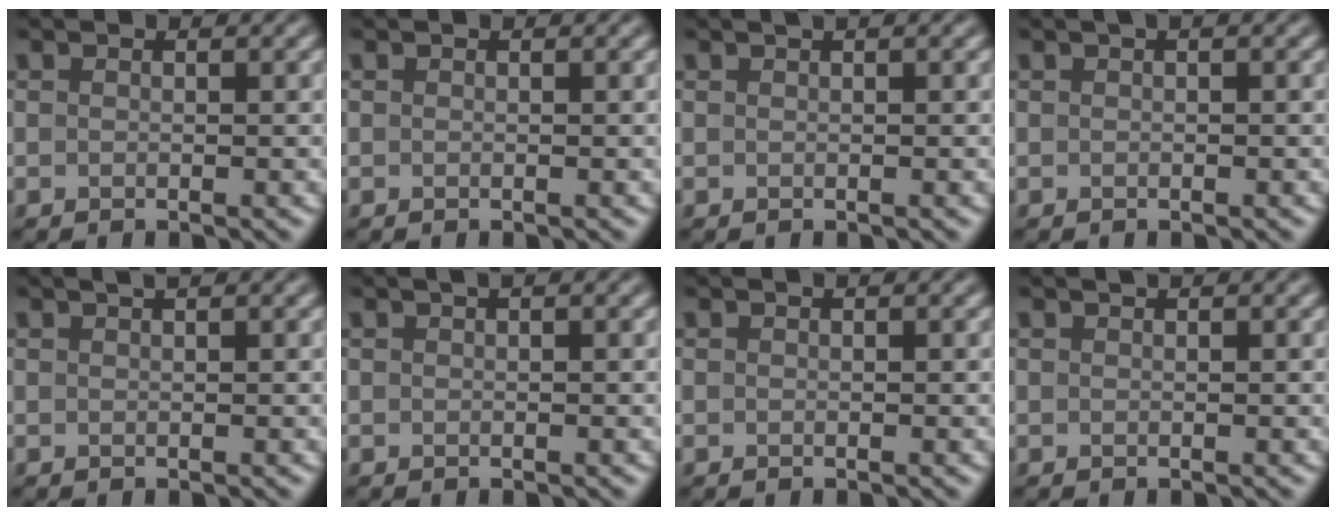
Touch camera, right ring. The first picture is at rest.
{"total": 0.0}
{"total": 0.9, "force": [0.6, 0.2, 0.6], "torque": [-0.008, 0.005, 0.007]}
{"total": 0.8, "force": [0.3, 0.1, 0.7], "torque": [-0.010, 0.007, 0.006]}
{"total": 1.1, "force": [0.8, 0.3, 0.7], "torque": [-0.005, 0.001, 0.008]}
{"total": 0.8, "force": [0.5, 0.1, 0.6], "torque": [-0.009, 0.007, 0.007]}
{"total": 0.0}
{"total": 0.5, "force": [0.4, 0.1, 0.3], "torque": [-0.001, 0.002, 0.006]}